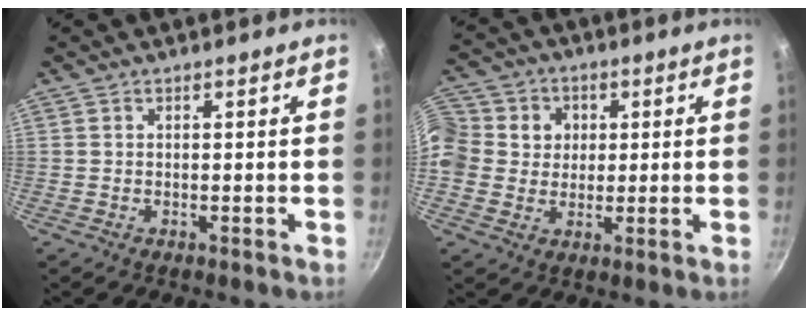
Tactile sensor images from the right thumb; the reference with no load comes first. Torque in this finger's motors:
{"motor_torque": [-0.15, 0.43, 0.39, 0.58, 0.09]}